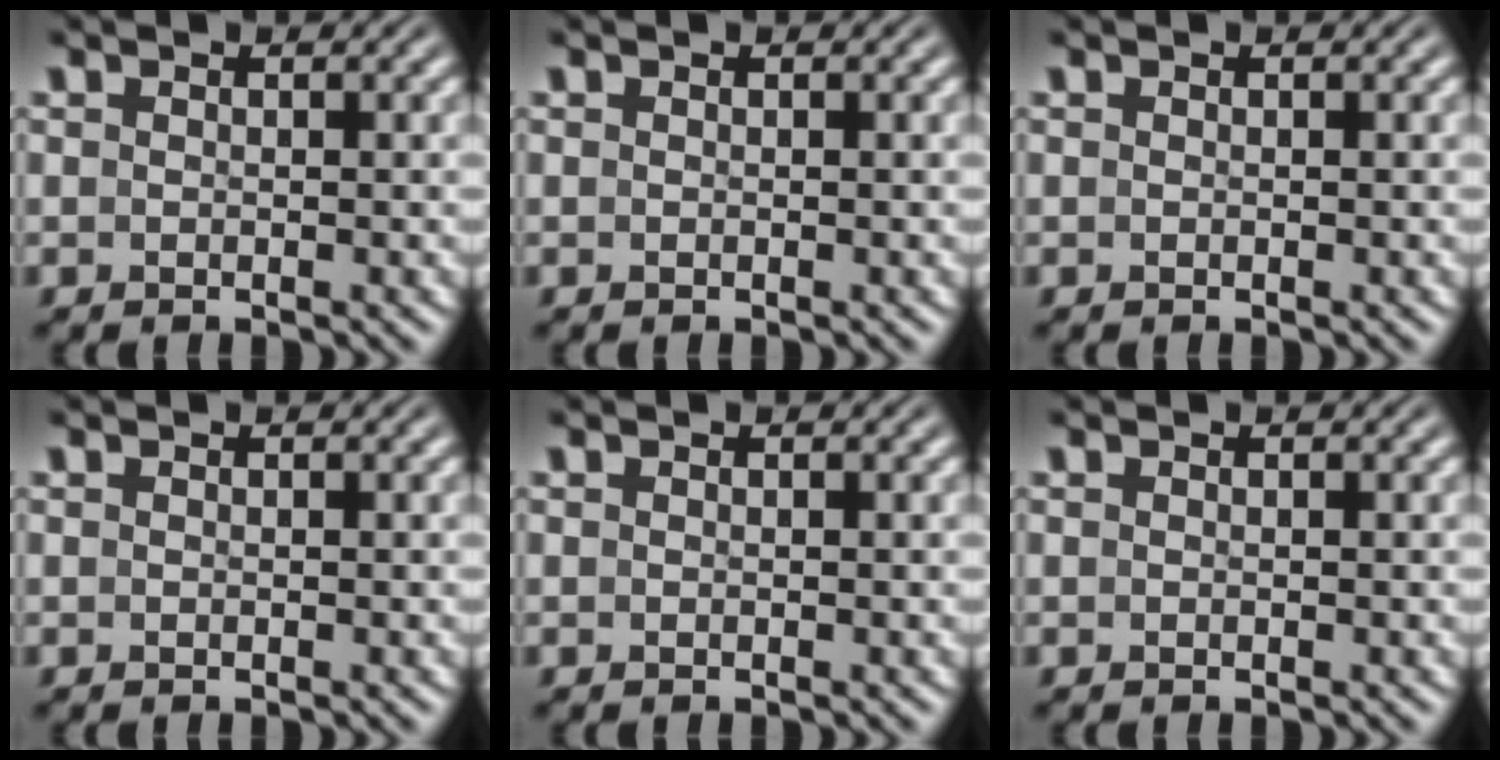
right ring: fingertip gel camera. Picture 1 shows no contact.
{"total": 0.0}
{"total": 0.0}
{"total": 0.0}
{"total": 0.0}
{"total": 0.0}